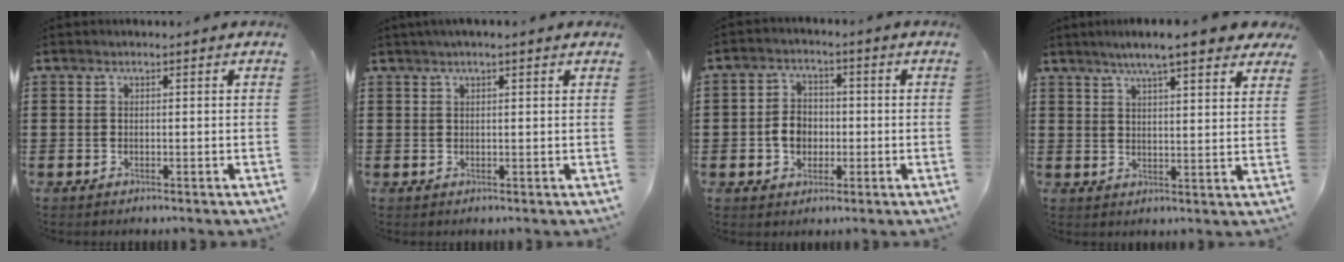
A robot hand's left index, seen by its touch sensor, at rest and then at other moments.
{"total": 1.6, "force": [1.1, 0.0, 1.1], "torque": [-0.023, 0.002, 0.019]}
{"total": 4.4, "force": [-0.8, 3.4, 2.7], "torque": [-0.057, 0.008, -0.017]}
{"total": 6.5, "force": [5.4, 0.6, 3.7], "torque": [-0.079, -0.009, 0.092]}